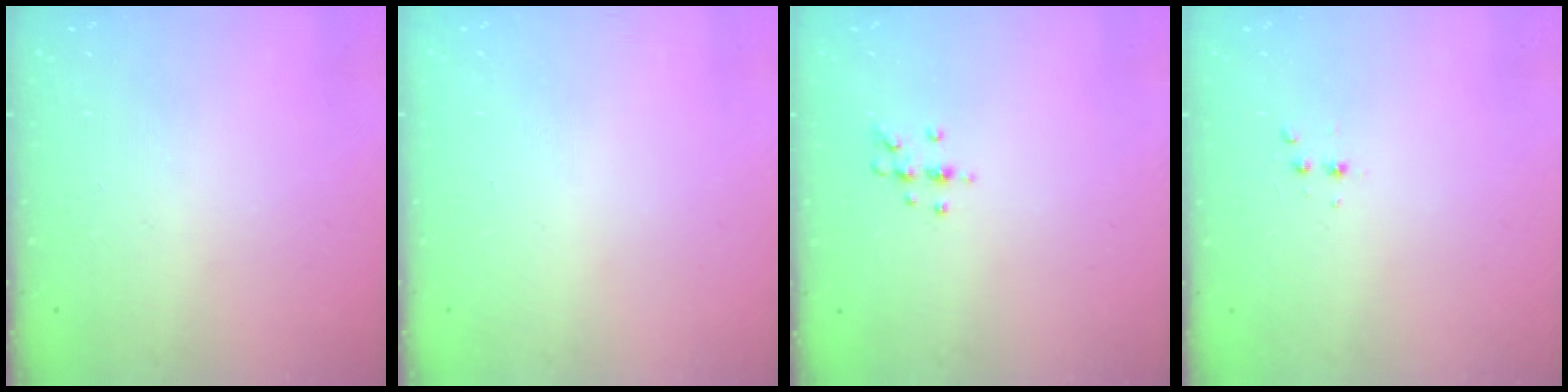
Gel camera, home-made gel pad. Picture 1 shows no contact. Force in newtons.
{"total": 0.0}
{"total": 5.4, "press": 5.2, "slide": 1.4}
{"total": 2.9, "press": 2.7, "slide": 1.0}